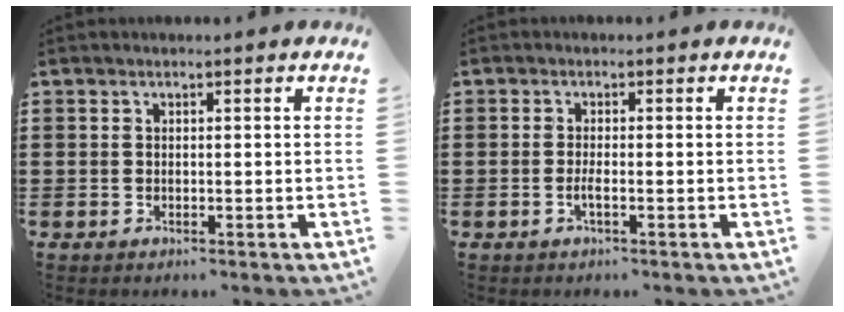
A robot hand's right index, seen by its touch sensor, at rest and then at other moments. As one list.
[{"total": 1.7, "force": [-0.7, 0.0, 1.5], "torque": [-0.036, -0.008, -0.014]}]